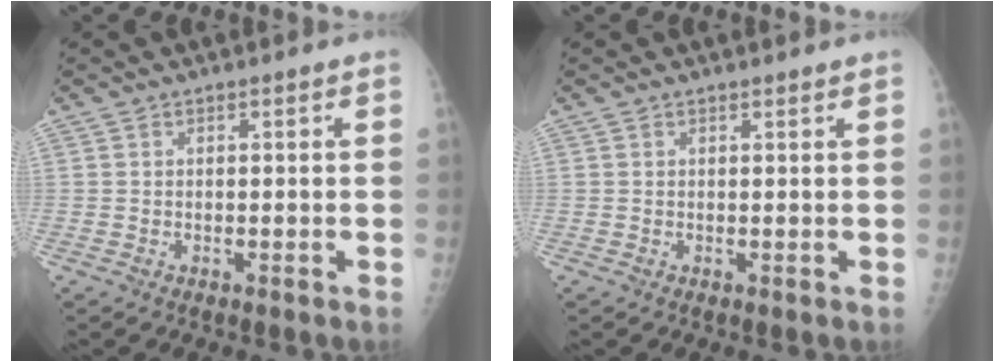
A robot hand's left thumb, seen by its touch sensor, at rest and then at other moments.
{"total": 0.8, "force": [0.7, 0.0, 0.2], "torque": [-0.002, 0.000, 0.012]}